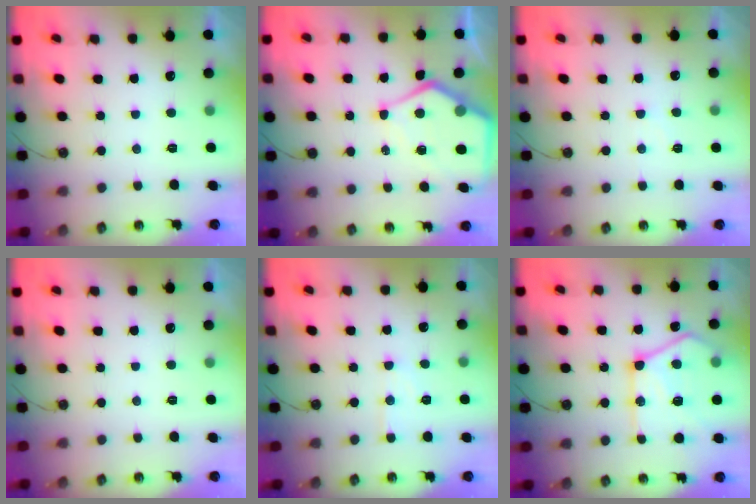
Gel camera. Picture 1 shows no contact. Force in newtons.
{"total": 11.2, "press": 11.2, "slide": 1.2}
{"total": 3.2, "press": 3.1, "slide": 0.4}
{"total": 0.0}
{"total": 6.7, "press": 6.7, "slide": 0.4}
{"total": 20.6, "press": 20.5, "slide": 2.2}